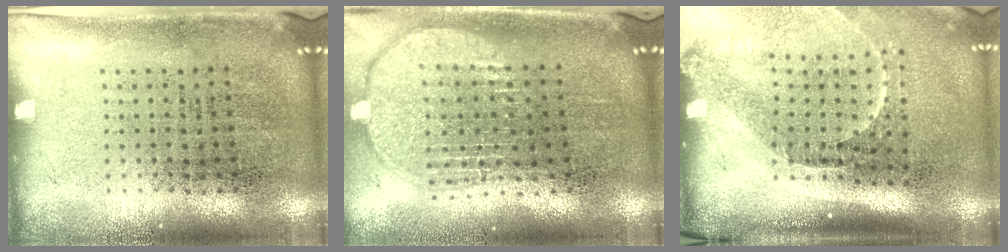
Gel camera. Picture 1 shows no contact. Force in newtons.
{"total": 2.0, "press": 1.6, "slide": 1.1}
{"total": 2.0, "press": 1.4, "slide": 1.5}